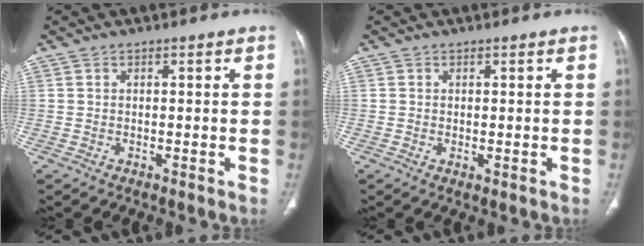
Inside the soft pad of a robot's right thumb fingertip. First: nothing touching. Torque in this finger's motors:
{"motor_torque": [-0.18, -0.01, -0.06, -0.11, -0.01]}